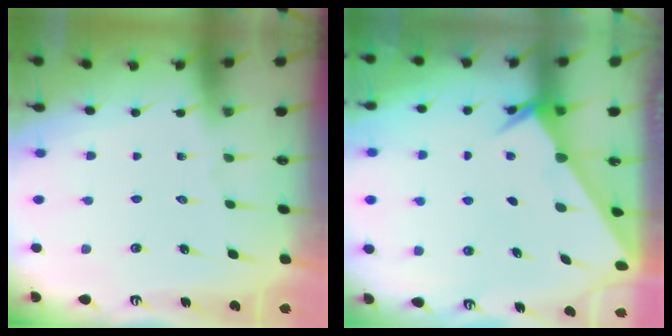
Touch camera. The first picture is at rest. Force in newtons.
{"total": 2.2, "press": 2.2, "slide": 0.1}